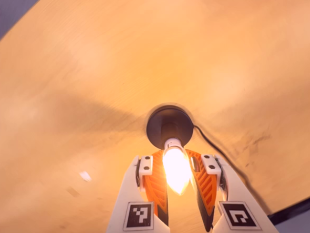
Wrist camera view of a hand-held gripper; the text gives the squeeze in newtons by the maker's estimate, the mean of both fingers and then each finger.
{"total": 14.8, "left": 13.8, "right": 15.9}